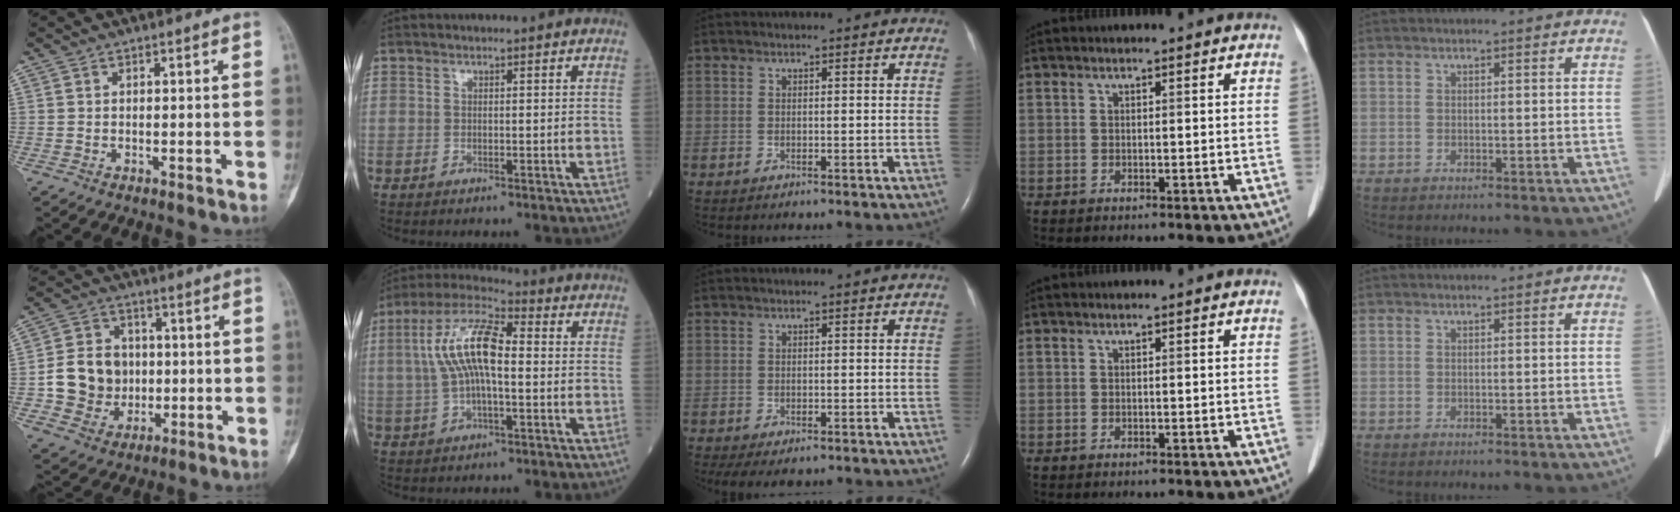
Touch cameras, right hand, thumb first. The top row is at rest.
{"thumb": {"total": 11.8, "force": [-0.6, 10.4, 5.4], "torque": [-0.062, 0.014, -0.008]}, "index": {"total": 11.3, "force": [0.7, 3.4, 10.8], "torque": [-0.224, 0.026, 0.009]}, "middle": {"total": 3.9, "force": [-2.7, 1.7, 2.3], "torque": [-0.038, -0.011, -0.040]}}